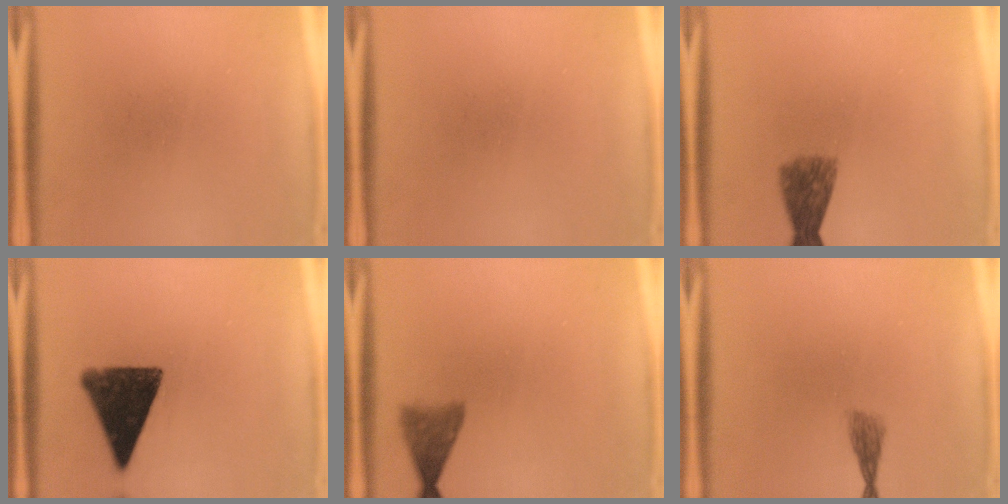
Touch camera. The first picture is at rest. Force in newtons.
{"total": 0.0}
{"total": 5.0}
{"total": 12.8}
{"total": 3.6}
{"total": 1.8}